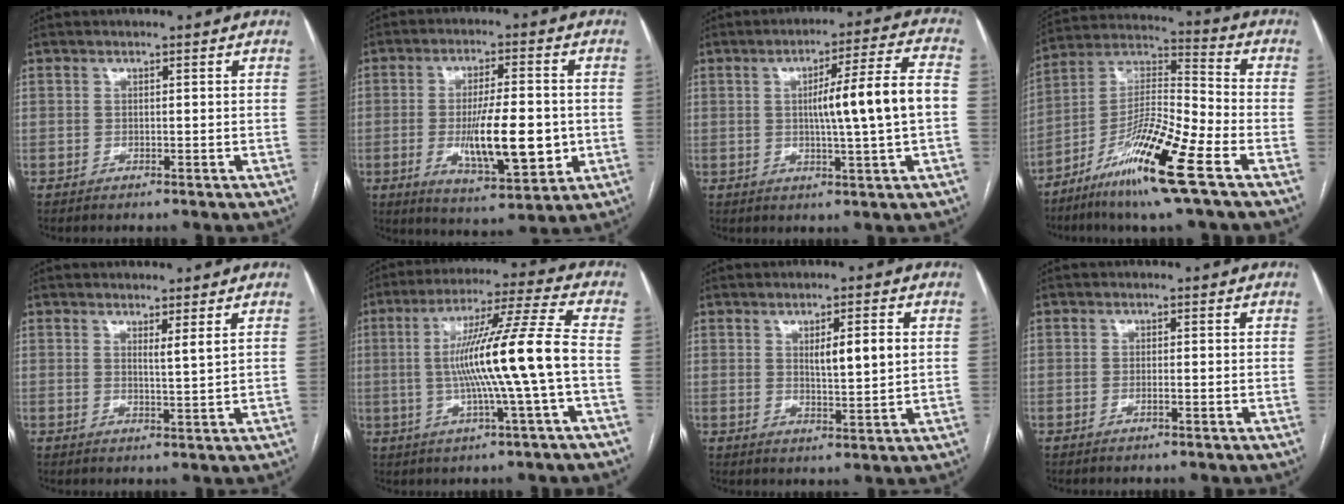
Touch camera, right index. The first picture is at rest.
{"total": 12.8, "force": [-1.9, 3.2, 12.3], "torque": [-0.211, -0.014, -0.025]}
{"total": 11.4, "force": [0.0, -0.5, 11.4], "torque": [-0.177, 0.013, 0.001]}
{"total": 16.5, "force": [-8.6, 0.6, 14.1], "torque": [-0.271, -0.019, -0.161]}
{"total": 2.0, "force": [1.2, -0.5, 1.5], "torque": [-0.026, -0.016, 0.023]}
{"total": 14.1, "force": [-1.3, -1.6, 14.0], "torque": [-0.246, 0.008, -0.024]}
{"total": 5.4, "force": [1.4, 0.7, 5.1], "torque": [-0.085, -0.001, 0.025]}
{"total": 0.7, "force": [-0.4, 0.0, 0.7], "torque": [-0.014, 0.000, -0.005]}